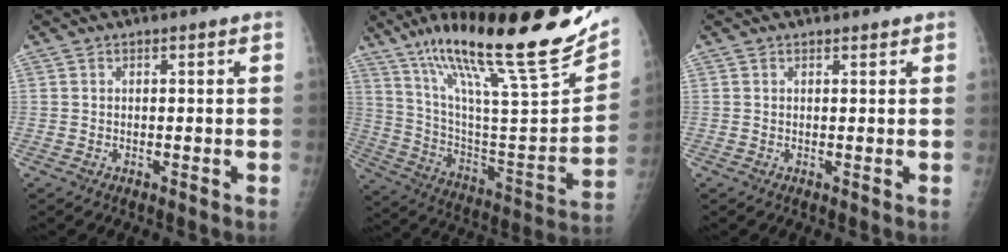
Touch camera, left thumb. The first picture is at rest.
{"total": 30.4, "force": [21.7, 4.3, 20.9], "torque": [-0.311, -0.083, 0.354]}
{"total": 0.9, "force": [0.8, 0.3, 0.2], "torque": [0.000, -0.004, 0.010]}